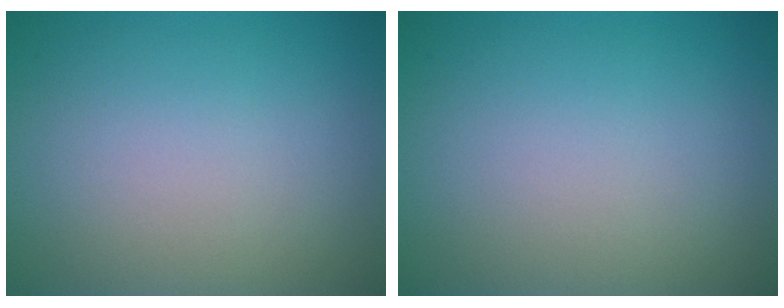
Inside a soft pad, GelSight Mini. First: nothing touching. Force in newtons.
{"total": 0.0}